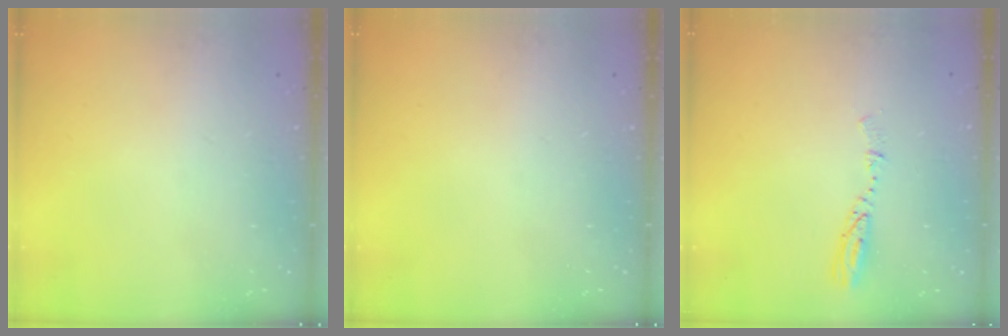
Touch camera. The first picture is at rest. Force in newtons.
{"total": 0.0}
{"total": 3.9, "press": 3.9, "slide": 0.3}